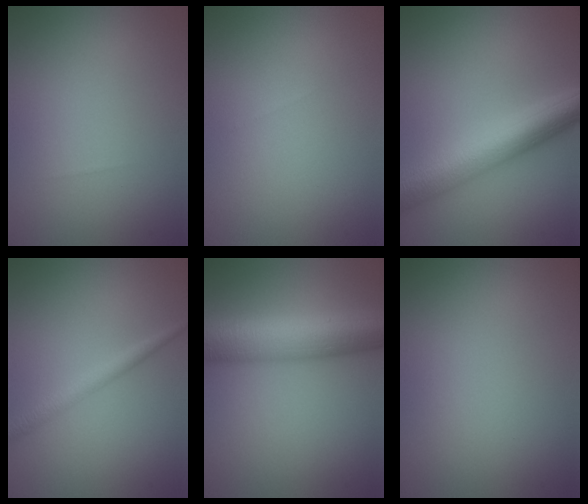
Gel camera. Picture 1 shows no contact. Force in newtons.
{"total": 0.0}
{"total": 8.0, "press": 8.0, "slide": 0.0}
{"total": 2.0, "press": 2.0, "slide": 0.1}
{"total": 9.4, "press": 9.4, "slide": 0.4}
{"total": 0.0}